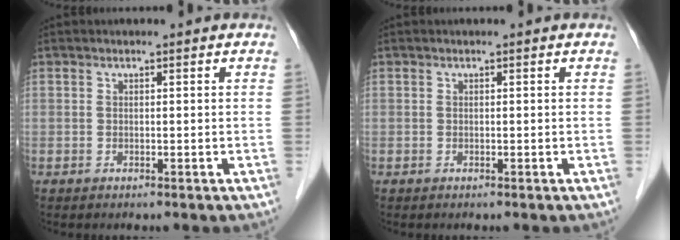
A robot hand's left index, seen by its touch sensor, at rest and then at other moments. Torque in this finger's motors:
{"motor_torque": [0.00, 0.00, 0.00, 0.00]}